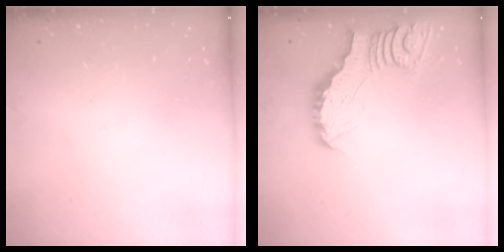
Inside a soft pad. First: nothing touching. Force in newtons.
{"total": 3.2, "press": 3.2, "slide": 0.3}